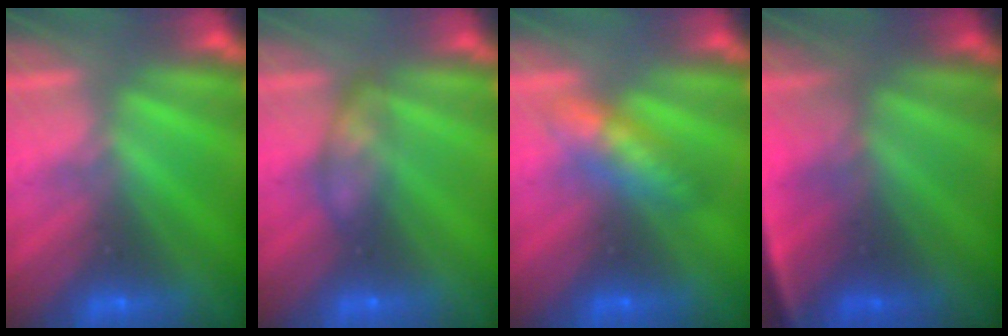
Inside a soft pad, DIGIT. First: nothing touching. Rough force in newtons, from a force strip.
{"total": 2.3}
{"total": 3.7}
{"total": 4.2}